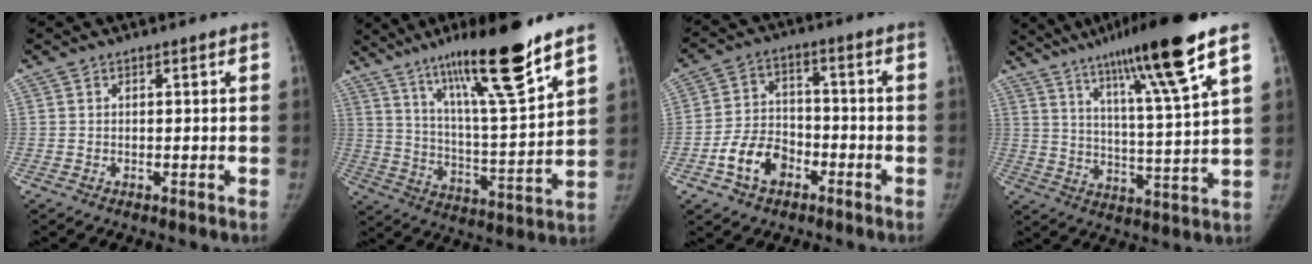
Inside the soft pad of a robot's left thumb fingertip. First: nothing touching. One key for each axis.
{"total": 20.7, "fx": 14.2, "fy": 2.0, "fz": 15.0, "tx": -0.230, "ty": -0.070, "tz": 0.241}
{"total": 9.3, "fx": -4.5, "fy": 6.5, "fz": 4.9, "tx": -0.072, "ty": 0.032, "tz": -0.079}
{"total": 17.9, "fx": 11.1, "fy": 0.3, "fz": 14.0, "tx": -0.215, "ty": -0.049, "tz": 0.177}